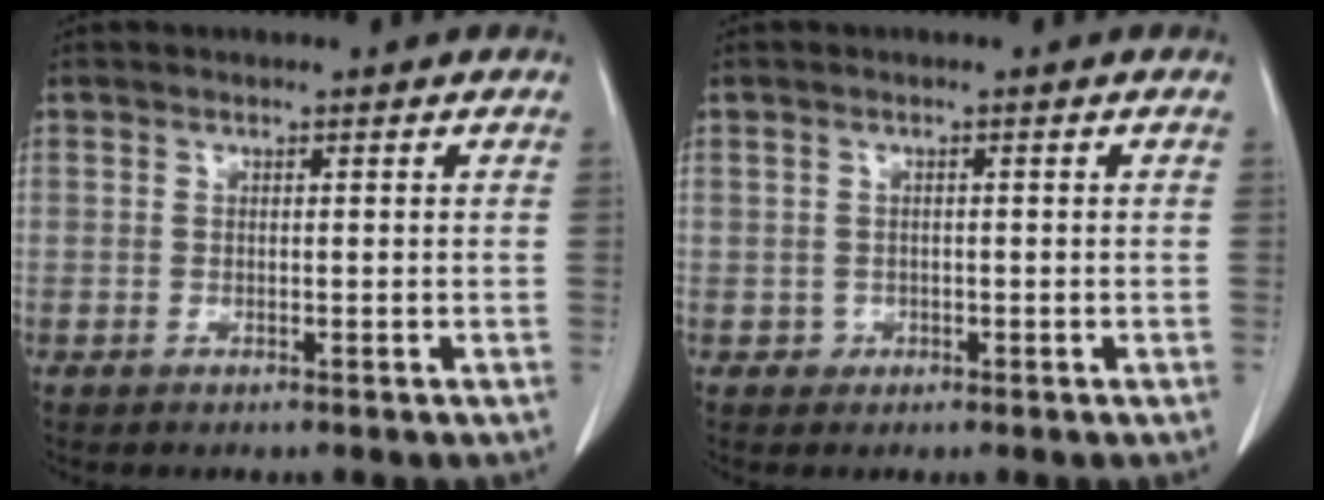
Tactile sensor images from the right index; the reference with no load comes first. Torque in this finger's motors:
{"motor_torque": [-0.29, -0.06, -0.62, -0.21]}